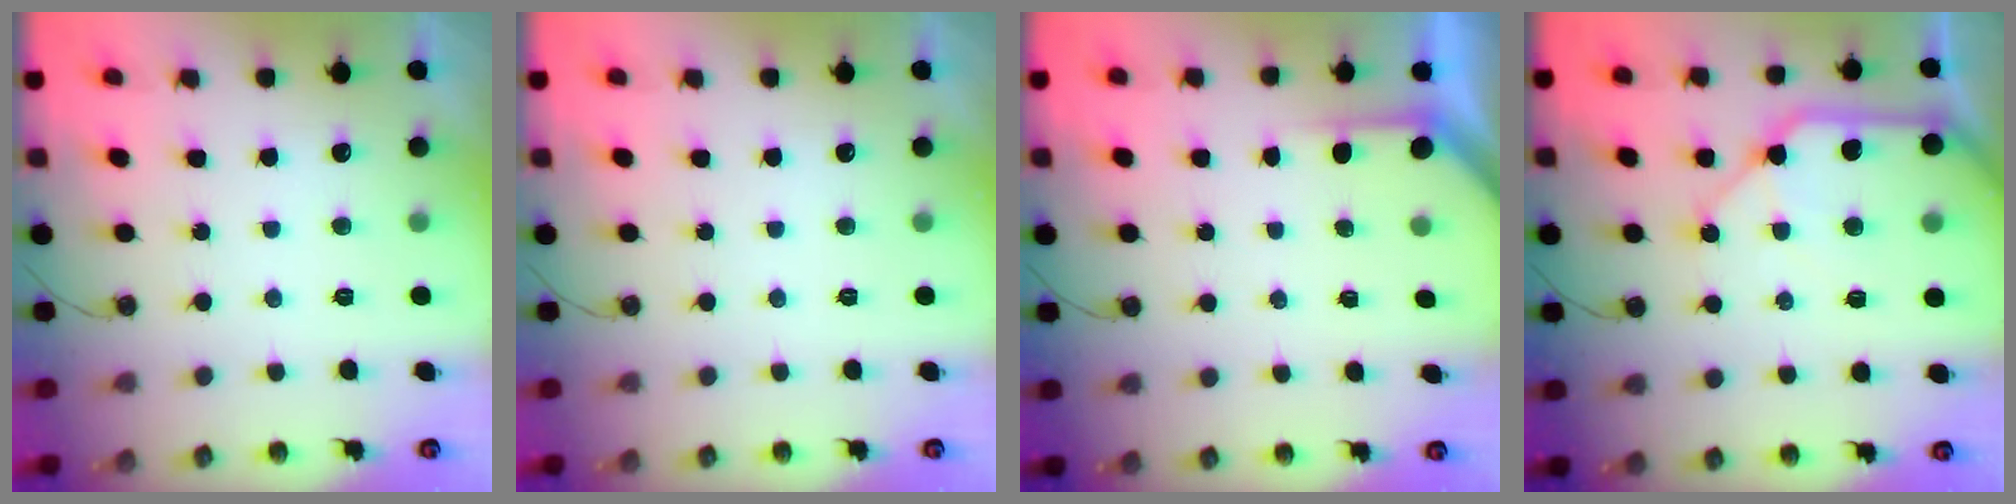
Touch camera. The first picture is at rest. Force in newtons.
{"total": 0.0}
{"total": 1.9, "press": 1.9, "slide": 0.2}
{"total": 13.6, "press": 13.4, "slide": 2.2}